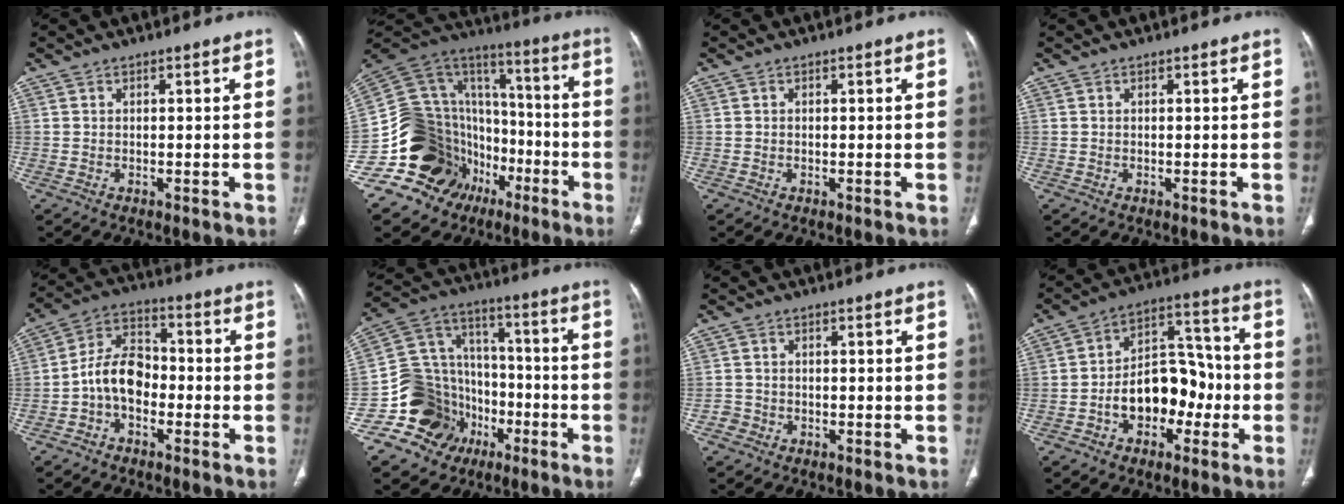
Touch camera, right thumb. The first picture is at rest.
{"total": 28.0, "force": [-11.3, 22.1, 13.0], "torque": [-0.202, 0.122, -0.178]}
{"total": 0.0}
{"total": 0.0}
{"total": 9.5, "force": [-2.5, 6.4, 6.6], "torque": [-0.108, 0.038, -0.058]}
{"total": 17.5, "force": [-7.4, 15.0, 5.3], "torque": [-0.059, 0.102, -0.117]}
{"total": 1.9, "force": [-1.0, 1.6, 0.0], "torque": [0.003, 0.010, -0.024]}
{"total": 13.8, "force": [-3.7, 9.3, 9.6], "torque": [-0.108, 0.057, -0.059]}